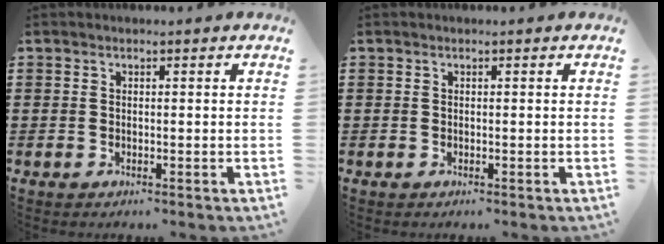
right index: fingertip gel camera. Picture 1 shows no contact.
{"total": 0.0}